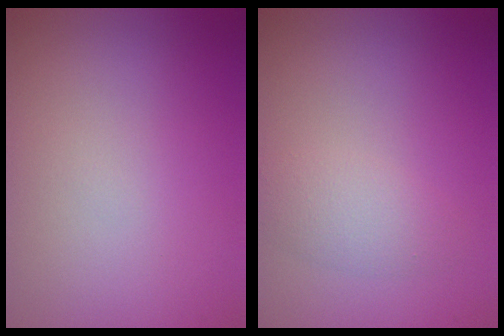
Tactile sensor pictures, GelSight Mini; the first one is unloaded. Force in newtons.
{"total": 2.1, "press": 2.1, "slide": 0.1}